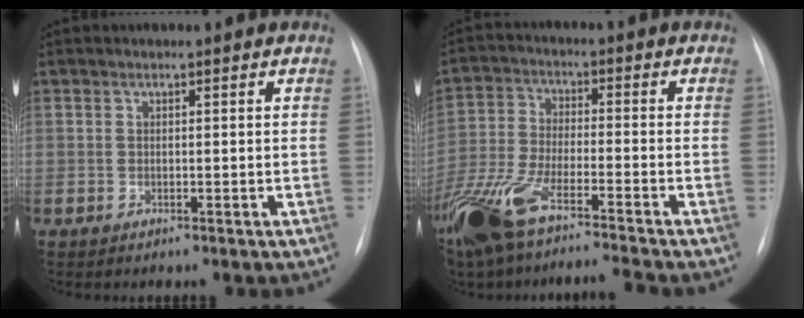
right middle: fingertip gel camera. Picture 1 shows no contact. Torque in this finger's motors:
{"motor_torque": [1.15, -0.99, 0.53, 0.21]}